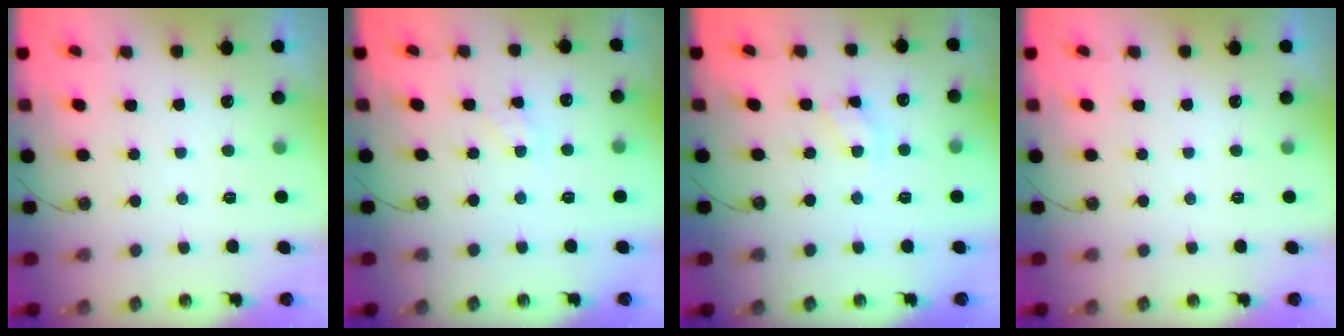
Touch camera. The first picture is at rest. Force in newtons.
{"total": 1.6, "press": 1.6, "slide": 0.2}
{"total": 4.0, "press": 4.0, "slide": 0.2}
{"total": 0.0}